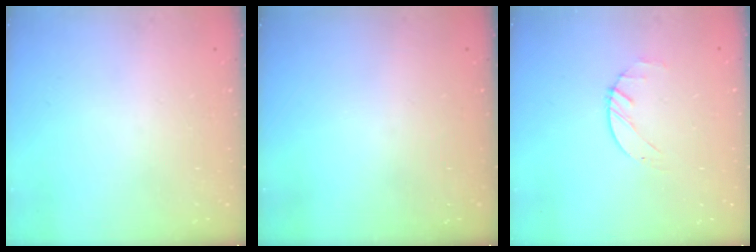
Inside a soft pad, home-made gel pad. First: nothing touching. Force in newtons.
{"total": 0.0}
{"total": 1.4, "press": 1.3, "slide": 0.2}